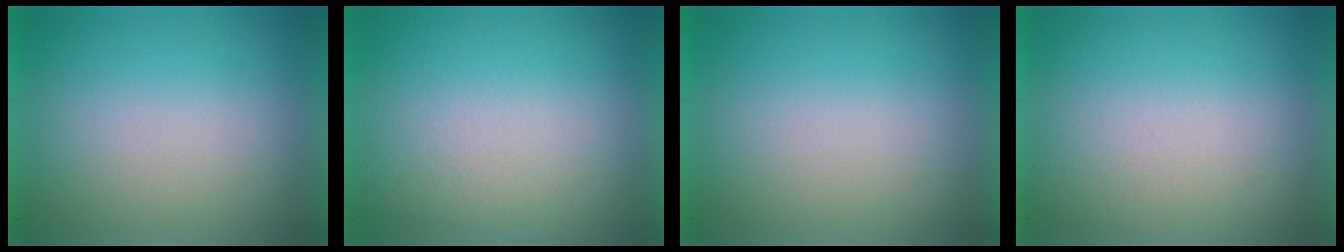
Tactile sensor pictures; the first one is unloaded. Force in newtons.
{"total": 2.6}
{"total": 0.0}
{"total": 1.4}